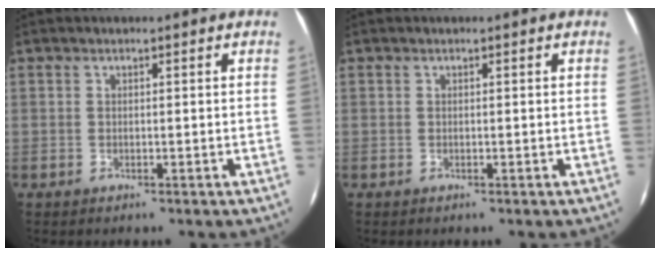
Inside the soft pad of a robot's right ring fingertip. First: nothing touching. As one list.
[{"total": 0.0}]